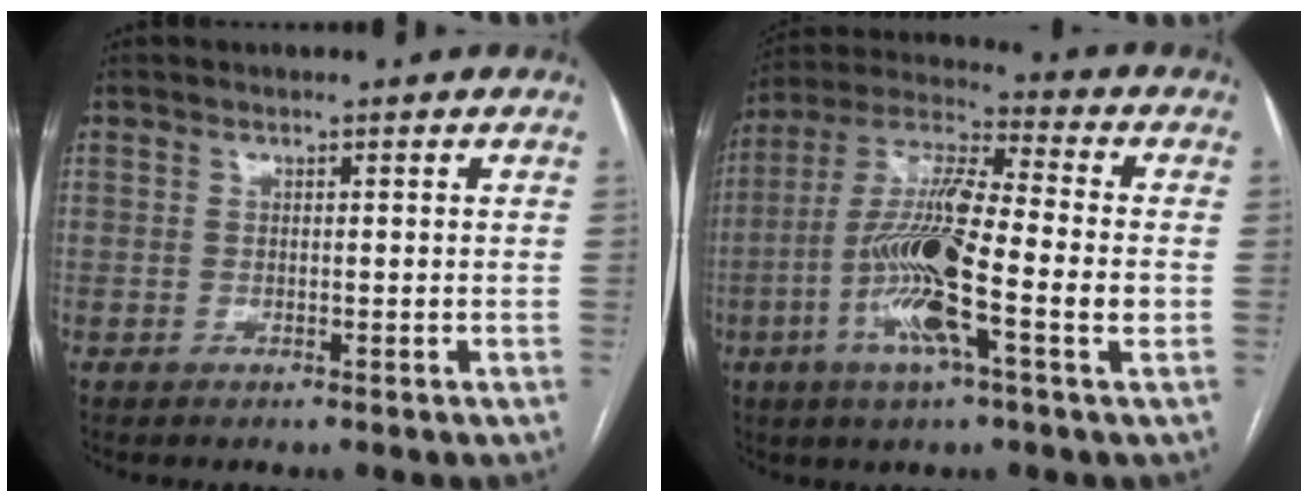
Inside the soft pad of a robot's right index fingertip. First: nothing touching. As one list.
[{"total": 16.4, "force": [-3.7, 1.6, 15.9], "torque": [-0.311, -0.001, -0.073]}]